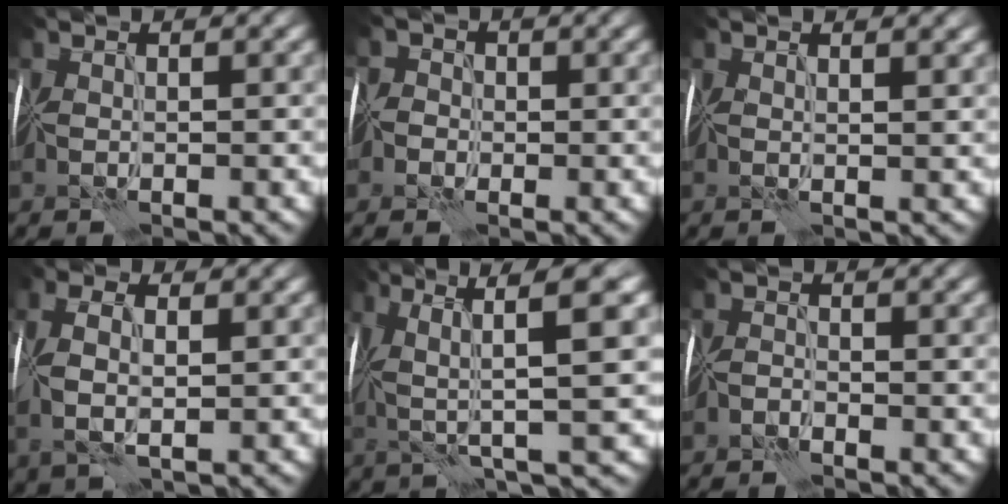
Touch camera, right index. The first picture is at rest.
{"total": 1.9, "force": [-0.9, 1.7, 0.3], "torque": [0.011, 0.015, -0.035]}
{"total": 2.2, "force": [1.6, 0.5, 1.4], "torque": [-0.008, 0.005, 0.017]}
{"total": 5.1, "force": [0.8, 2.8, 4.2], "torque": [-0.097, 0.012, 0.020]}
{"total": 7.8, "force": [1.4, 1.2, 7.6], "torque": [-0.134, 0.016, 0.024]}
{"total": 1.0, "force": [-1.0, -0.1, 0.1], "torque": [-0.004, 0.004, -0.024]}